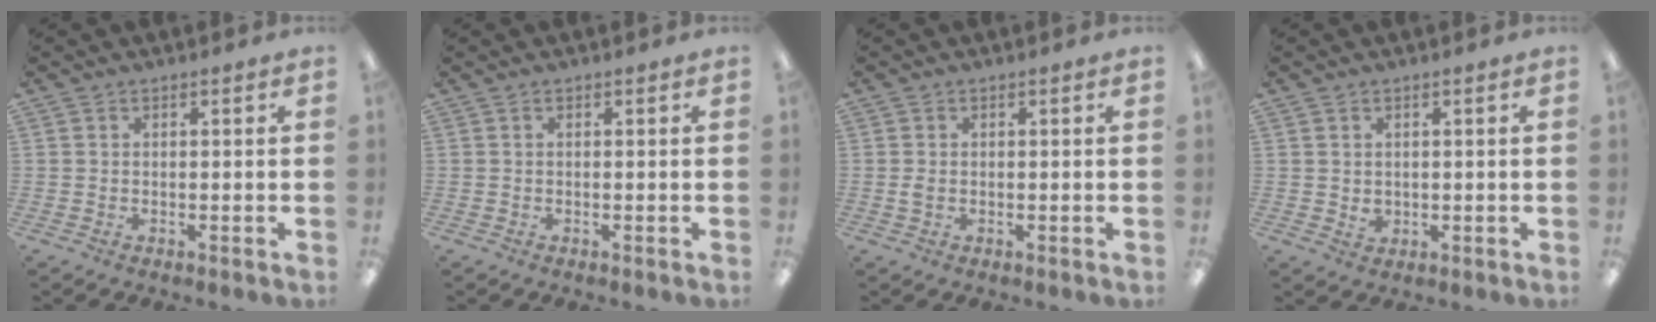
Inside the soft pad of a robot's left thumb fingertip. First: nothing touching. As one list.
[{"total": 0.0}, {"total": 1.4, "force": [-0.1, 1.1, 0.9], "torque": [-0.017, 0.003, -0.002]}, {"total": 2.5, "force": [0.7, 2.1, 1.0], "torque": [-0.012, -0.001, 0.012]}]